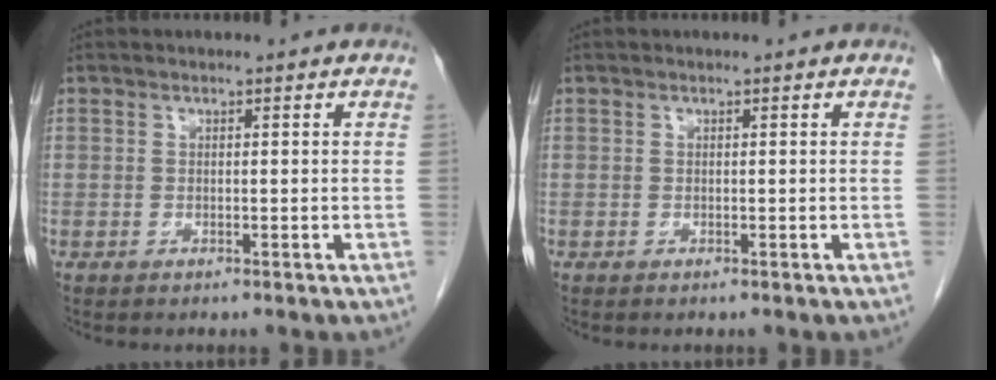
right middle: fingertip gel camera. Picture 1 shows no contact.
{"total": 0.0}